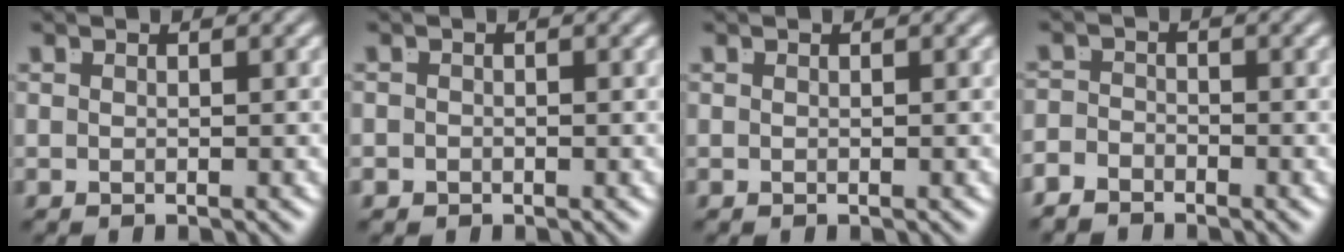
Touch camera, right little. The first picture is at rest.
{"total": 1.0, "force": [-0.8, 0.6, -0.1], "torque": [-0.004, -0.013, -0.007]}
{"total": 0.0}
{"total": 2.3, "force": [-2.2, 0.6, 0.0], "torque": [0.001, -0.020, -0.033]}